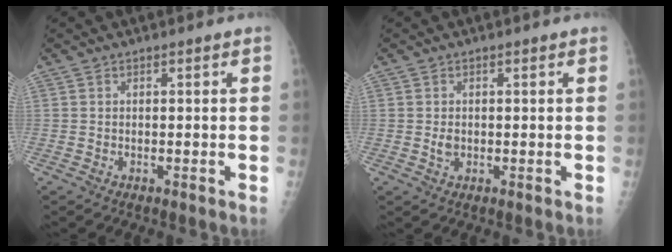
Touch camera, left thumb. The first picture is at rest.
{"total": 1.6, "force": [0.0, 1.3, 1.0], "torque": [-0.014, 0.000, 0.003]}